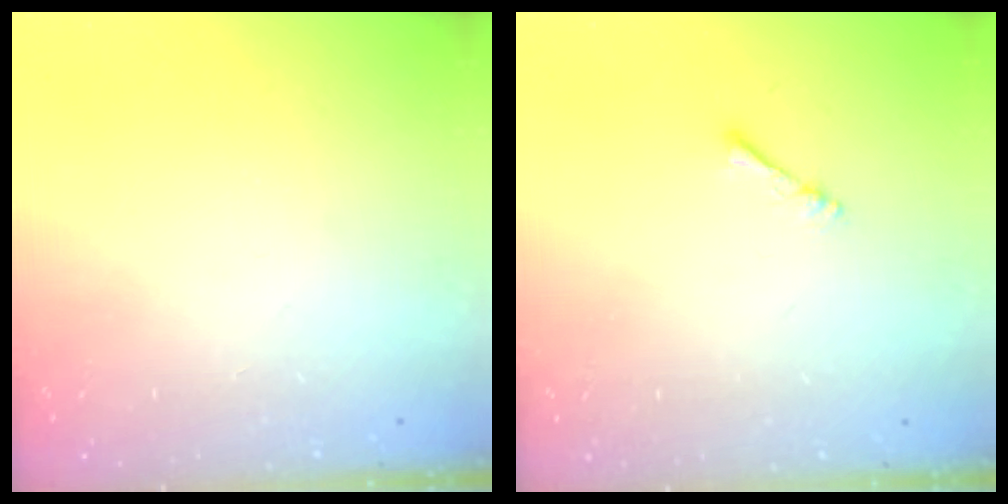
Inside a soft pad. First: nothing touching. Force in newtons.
{"total": 1.1, "press": 1.1, "slide": 0.2}